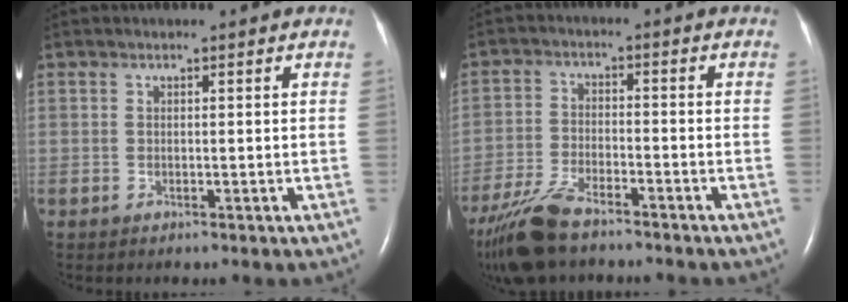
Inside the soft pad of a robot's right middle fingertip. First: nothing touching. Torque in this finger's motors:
{"motor_torque": [0.78, -0.78, 0.14, 0.04]}